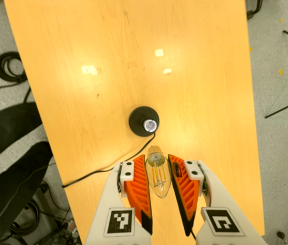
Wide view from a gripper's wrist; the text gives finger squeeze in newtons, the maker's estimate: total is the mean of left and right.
{"total": 9.7, "left": 9.4, "right": 9.9}